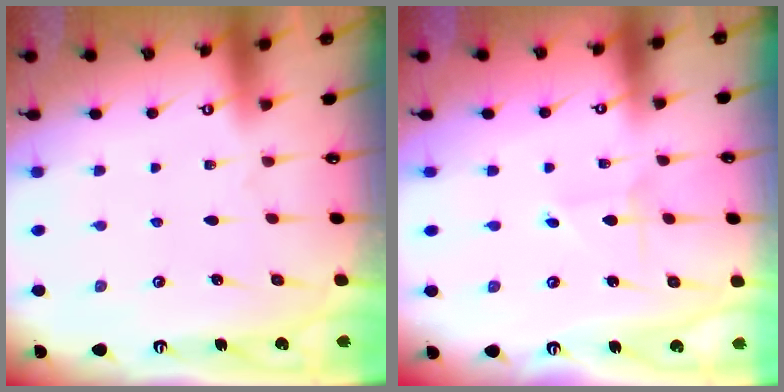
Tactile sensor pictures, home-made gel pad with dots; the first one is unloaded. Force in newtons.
{"total": 1.7, "press": 1.7, "slide": 0.1}